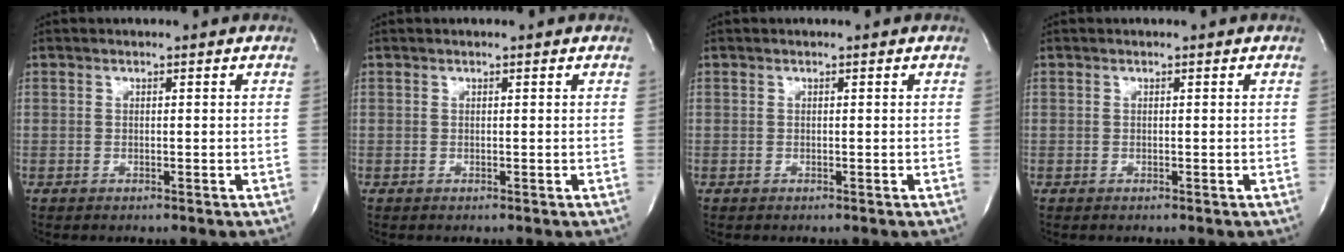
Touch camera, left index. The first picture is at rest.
{"total": 0.0}
{"total": 0.0}
{"total": 0.0}